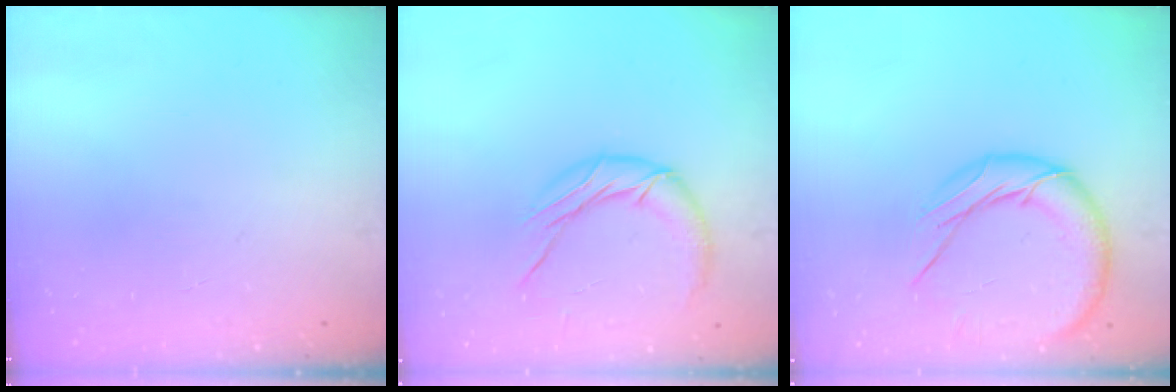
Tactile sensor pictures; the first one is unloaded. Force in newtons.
{"total": 12.0, "press": 11.9, "slide": 0.7}
{"total": 14.2, "press": 14.2, "slide": 0.8}